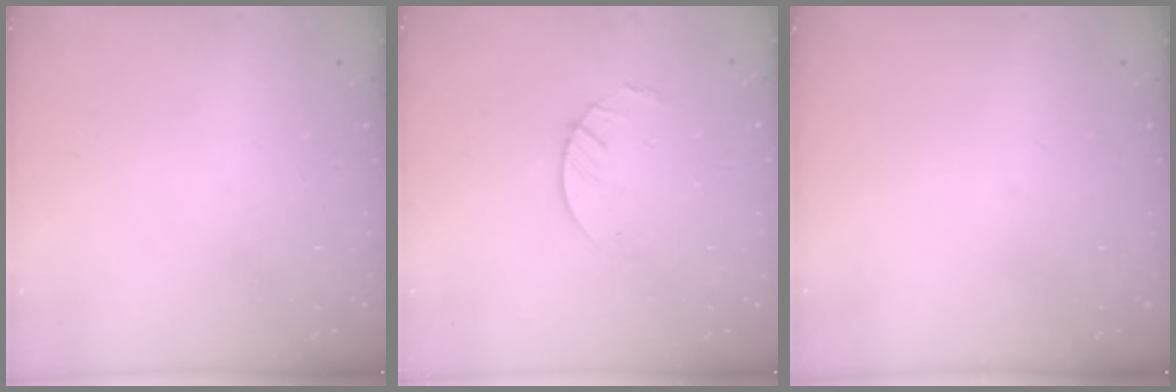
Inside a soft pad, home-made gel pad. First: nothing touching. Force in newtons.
{"total": 4.9, "press": 4.9, "slide": 0.4}
{"total": 0.0}